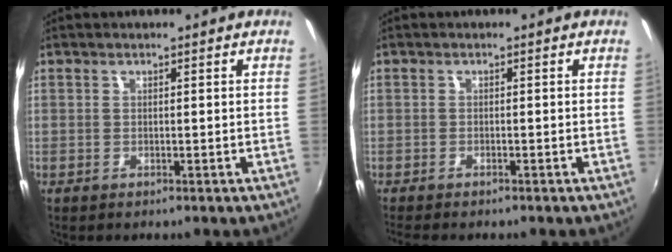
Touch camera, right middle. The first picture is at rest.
{"total": 3.3, "force": [-2.8, 0.7, 1.5], "torque": [-0.036, -0.017, -0.050]}